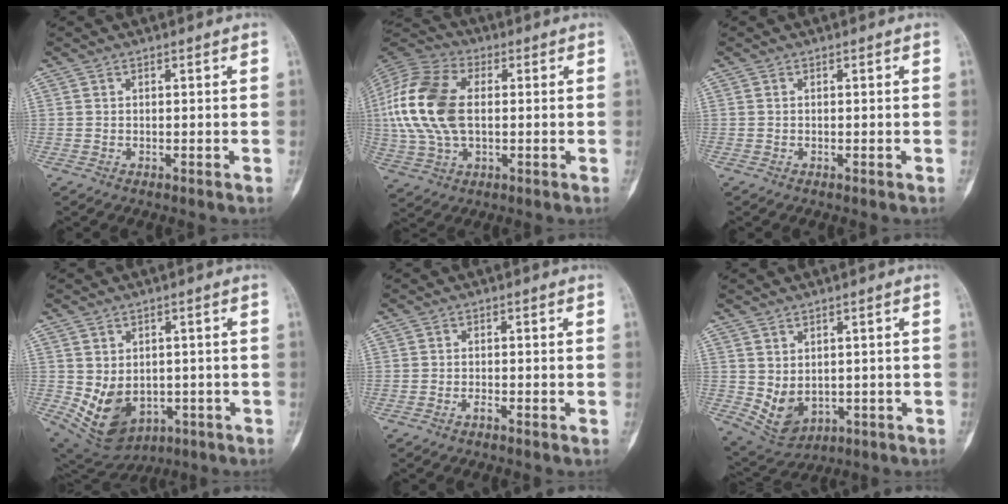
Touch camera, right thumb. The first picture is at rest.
{"total": 18.1, "force": [1.1, 11.0, 14.3], "torque": [-0.308, 0.016, 0.021]}
{"total": 0.0}
{"total": 11.2, "force": [-2.4, 8.6, 6.8], "torque": [-0.096, 0.001, -0.011]}
{"total": 1.0, "force": [-0.8, 0.2, 0.6], "torque": [-0.015, 0.005, -0.016]}
{"total": 6.9, "force": [-0.4, 5.0, 4.7], "torque": [-0.069, -0.008, 0.021]}